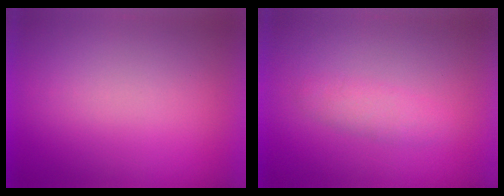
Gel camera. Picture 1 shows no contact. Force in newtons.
{"total": 2.3}